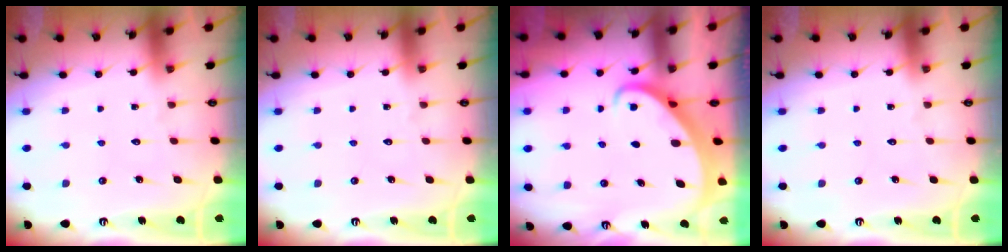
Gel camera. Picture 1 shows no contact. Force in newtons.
{"total": 0.0}
{"total": 2.5, "press": 2.5, "slide": 0.2}
{"total": 0.0}